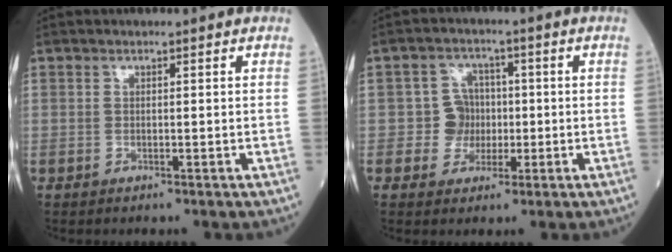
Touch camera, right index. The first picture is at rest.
{"total": 4.5, "force": [-0.5, 4.4, 0.9], "torque": [-0.012, 0.012, -0.008]}